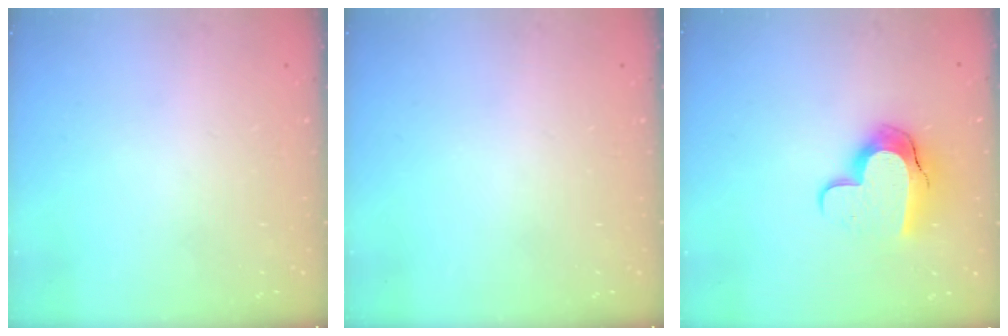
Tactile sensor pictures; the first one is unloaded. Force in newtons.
{"total": 0.0}
{"total": 12.1, "press": 12.1, "slide": 0.9}